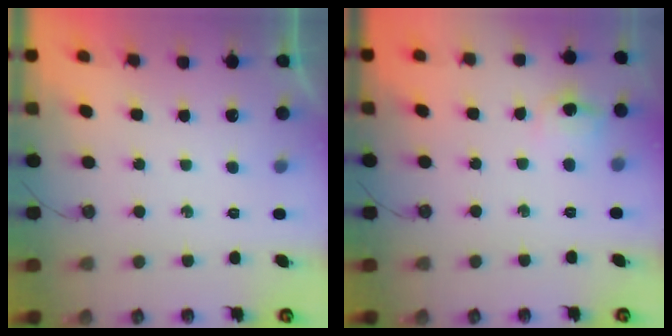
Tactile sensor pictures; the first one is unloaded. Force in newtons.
{"total": 6.6, "press": 6.5, "slide": 1.2}